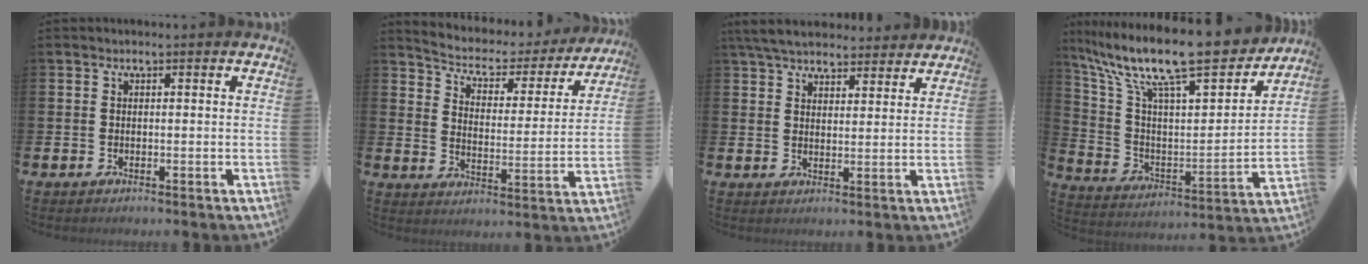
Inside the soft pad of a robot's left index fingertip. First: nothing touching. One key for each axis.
{"total": 4.6, "fx": 4.4, "fy": 1.2, "fz": 0.4, "tx": -0.024, "ty": -0.043, "tz": 0.068}
{"total": 5.8, "fx": 5.4, "fy": 1.5, "fz": 1.4, "tx": -0.045, "ty": -0.019, "tz": 0.099}
{"total": 14.2, "fx": 12.0, "fy": 2.6, "fz": 7.0, "tx": -0.164, "ty": -0.086, "tz": 0.203}